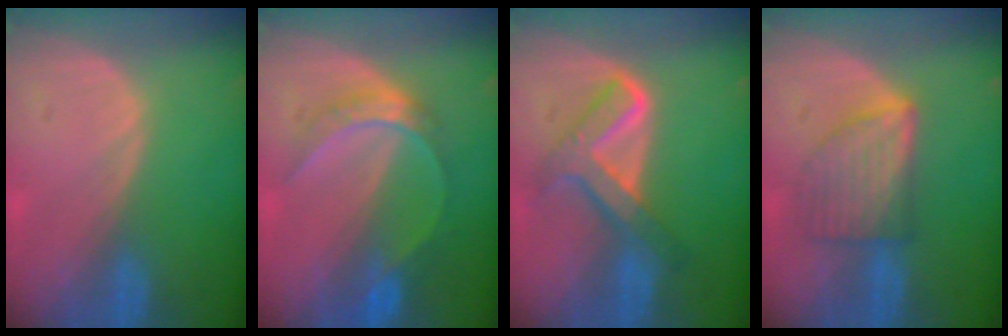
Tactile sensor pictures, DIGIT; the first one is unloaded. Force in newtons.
{"total": 6.5, "press": 5.6, "slide": 3.4}
{"total": 6.9, "press": 6.9, "slide": 0.4}
{"total": 6.4, "press": 6.4, "slide": 0.1}